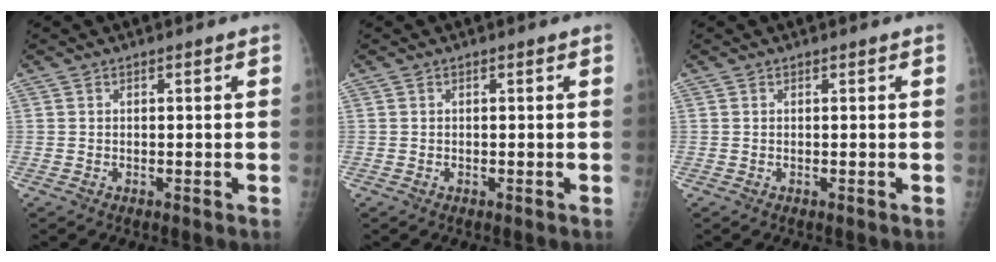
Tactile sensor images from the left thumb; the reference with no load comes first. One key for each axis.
{"total": 0.0}
{"total": 0.0}